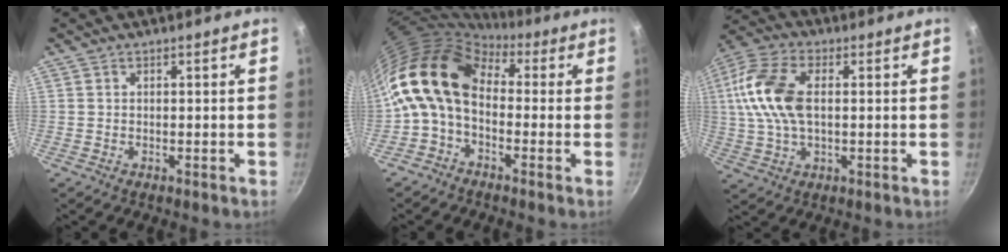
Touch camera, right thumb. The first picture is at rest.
{"total": 14.0, "force": [0.1, 9.6, 10.1], "torque": [-0.175, 0.031, -0.023]}
{"total": 14.0, "force": [1.7, 7.9, 11.4], "torque": [-0.224, 0.017, 0.019]}